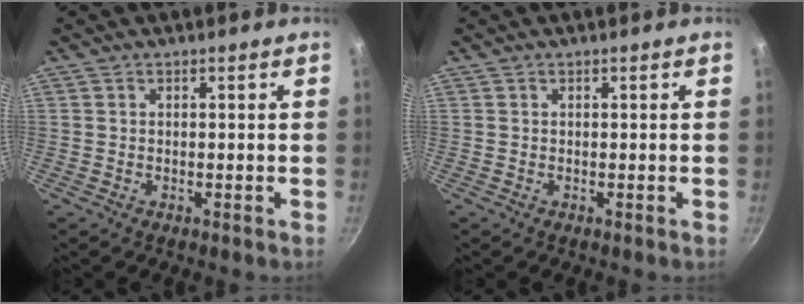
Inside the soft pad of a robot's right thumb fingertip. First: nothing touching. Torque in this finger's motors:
{"motor_torque": [-0.22, -0.01, 0.01, 0.41, -0.05]}